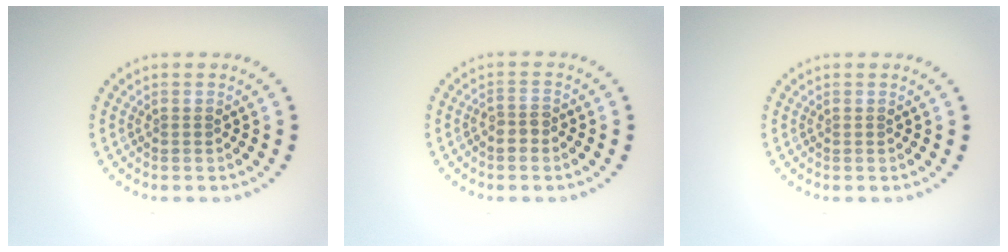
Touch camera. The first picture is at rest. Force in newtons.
{"total": 1.7, "press": 1.3, "slide": 1.1}
{"total": 0.0}